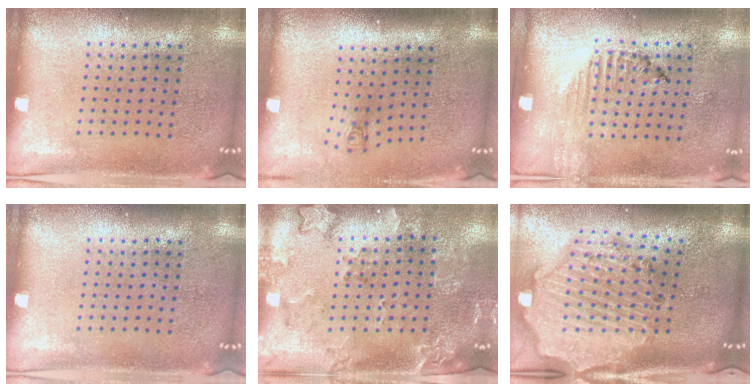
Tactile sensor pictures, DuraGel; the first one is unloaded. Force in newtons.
{"total": 0.8, "press": 0.3, "slide": 0.7}
{"total": 1.2, "press": 1.2, "slide": 0.4}
{"total": 0.0}
{"total": 1.9, "press": 1.7, "slide": 1.0}
{"total": 2.9, "press": 2.6, "slide": 1.2}